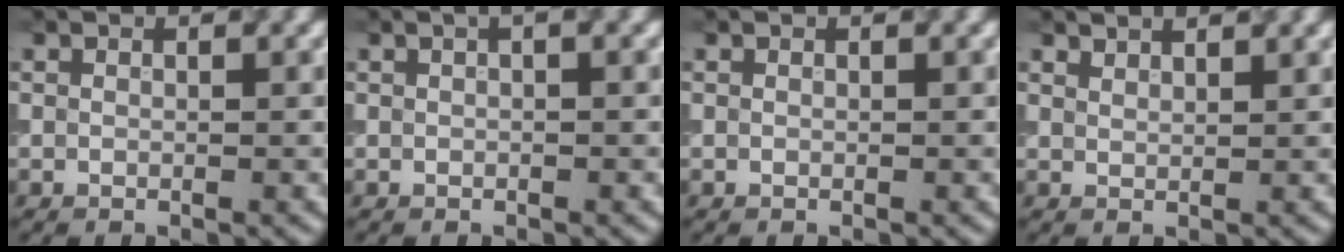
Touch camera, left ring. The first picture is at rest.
{"total": 1.1, "force": [0.5, 0.3, 1.0], "torque": [-0.019, 0.002, 0.003]}
{"total": 0.0}
{"total": 2.2, "force": [2.0, 0.6, 0.8], "torque": [-0.009, 0.002, 0.021]}